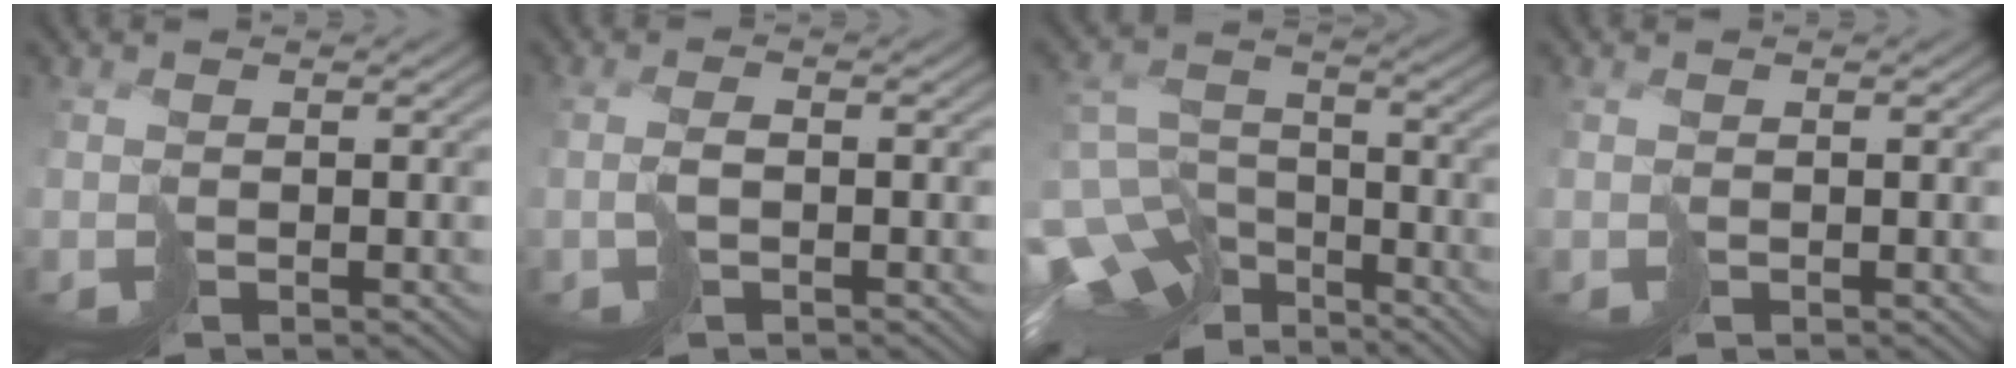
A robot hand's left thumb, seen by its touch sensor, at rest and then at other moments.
{"total": 1.7, "force": [-0.4, 0.2, 1.6], "torque": [-0.032, 0.011, -0.003]}
{"total": 14.2, "force": [-10.2, 7.6, 6.3], "torque": [-0.155, -0.027, -0.133]}
{"total": 0.0}